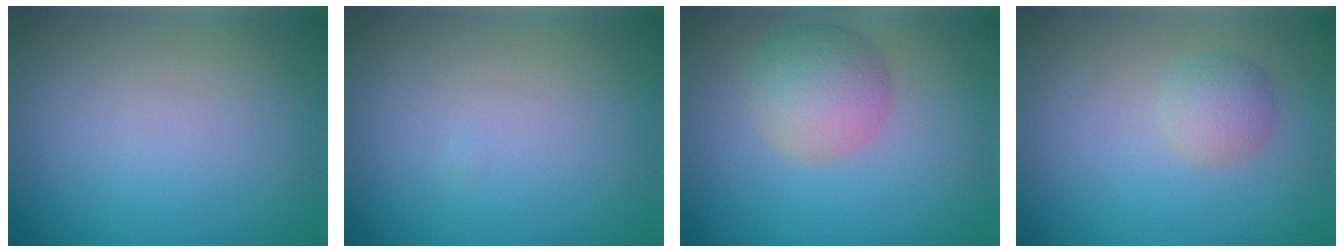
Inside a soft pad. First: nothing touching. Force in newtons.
{"total": 0.0}
{"total": 4.4, "press": 4.3, "slide": 0.2}
{"total": 2.0, "press": 2.0, "slide": 0.0}